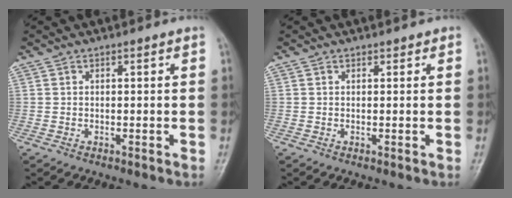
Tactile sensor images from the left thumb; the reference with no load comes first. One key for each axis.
{"total": 0.6, "fx": 0.5, "fy": 0.4, "fz": 0.1, "tx": 0.001, "ty": -0.002, "tz": 0.004}